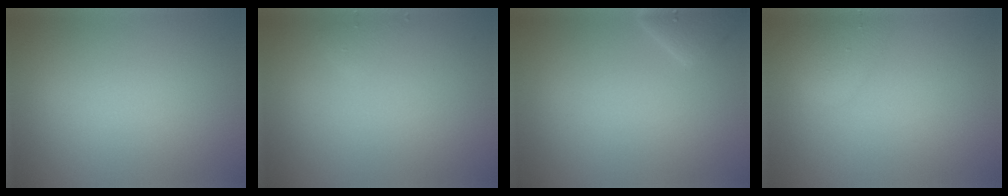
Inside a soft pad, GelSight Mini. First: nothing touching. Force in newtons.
{"total": 0.9, "press": 0.9, "slide": 0.0}
{"total": 1.8, "press": 1.8, "slide": 0.1}
{"total": 1.9, "press": 1.9, "slide": 0.1}